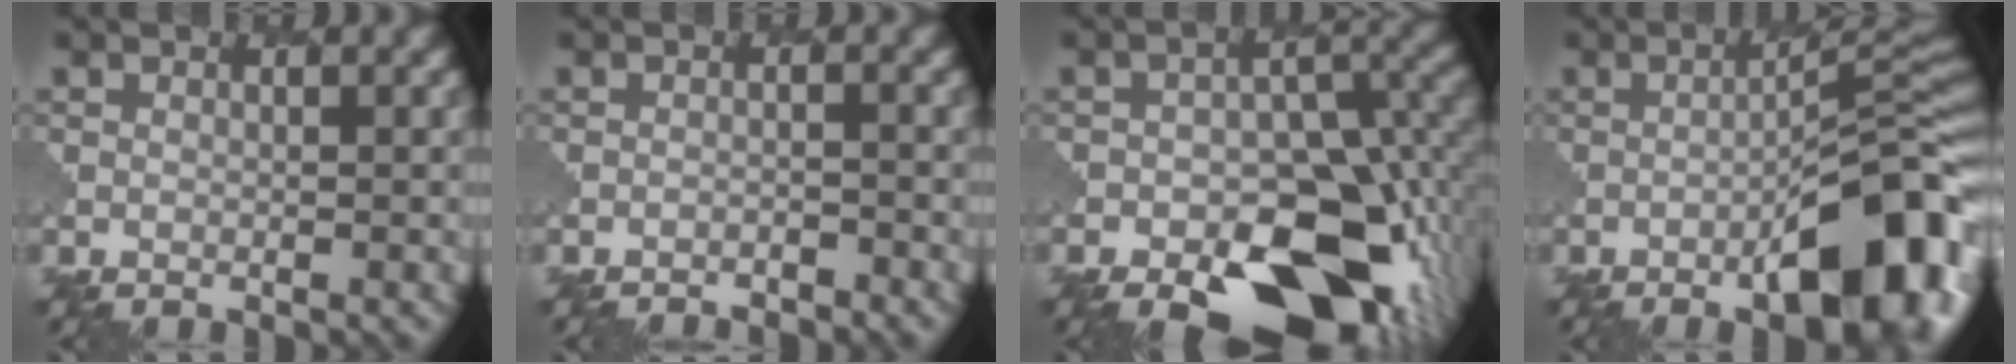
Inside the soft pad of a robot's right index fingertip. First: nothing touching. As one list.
[{"total": 2.2, "force": [-2.2, 0.0, 0.1], "torque": [0.003, 0.002, -0.033]}, {"total": 14.1, "force": [-6.7, 7.6, 9.9], "torque": [-0.122, -0.013, -0.106]}, {"total": 10.1, "force": [-4.1, 2.7, 8.9], "torque": [-0.121, 0.009, -0.061]}]